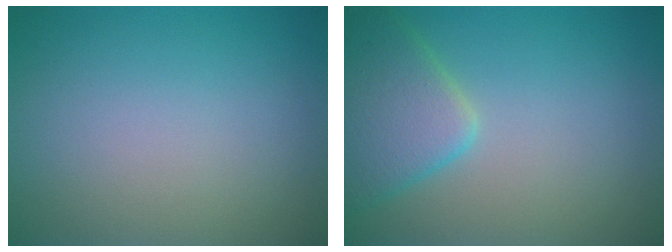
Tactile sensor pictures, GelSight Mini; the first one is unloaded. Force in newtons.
{"total": 4.9, "press": 4.9, "slide": 0.3}